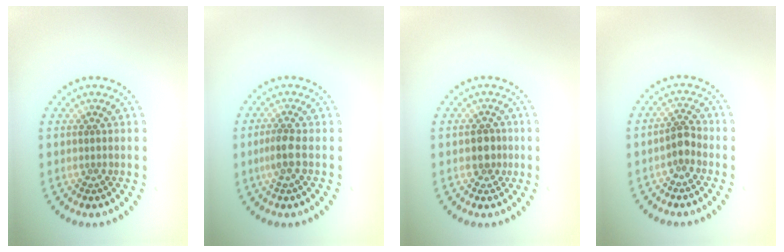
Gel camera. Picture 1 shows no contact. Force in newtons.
{"total": 1.8, "press": 1.5, "slide": 1.0}
{"total": 1.8, "press": 1.6, "slide": 0.6}
{"total": 1.8, "press": 1.4, "slide": 1.1}